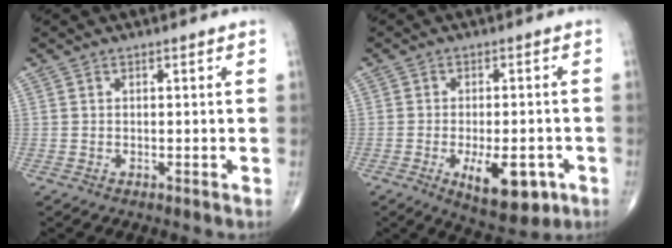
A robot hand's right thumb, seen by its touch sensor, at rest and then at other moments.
{"total": 10.4, "force": [-3.9, 4.5, 8.5], "torque": [-0.111, 0.000, -0.046]}